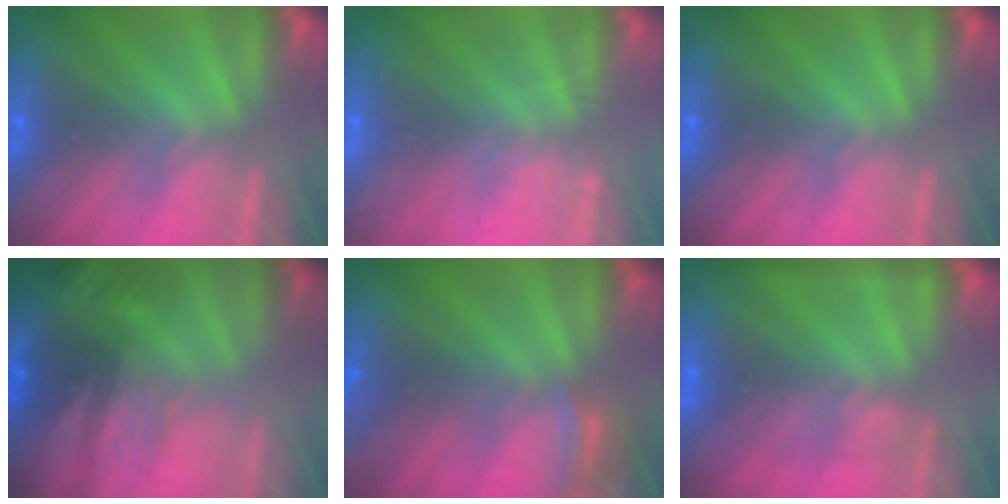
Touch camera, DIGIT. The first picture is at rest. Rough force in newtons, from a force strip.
{"total": 2.5}
{"total": 0.0}
{"total": 8.0}
{"total": 2.6}
{"total": 2.1}